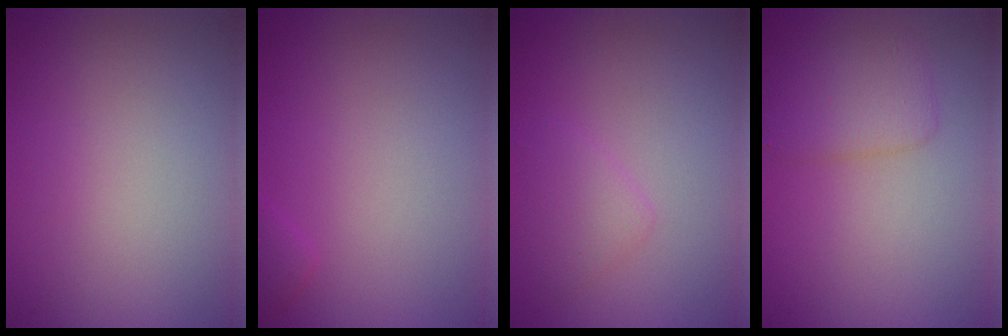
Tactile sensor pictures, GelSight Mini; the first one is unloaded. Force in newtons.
{"total": 0.9, "press": 0.9, "slide": 0.0}
{"total": 1.6, "press": 1.6, "slide": 0.1}
{"total": 2.8, "press": 2.8, "slide": 0.1}